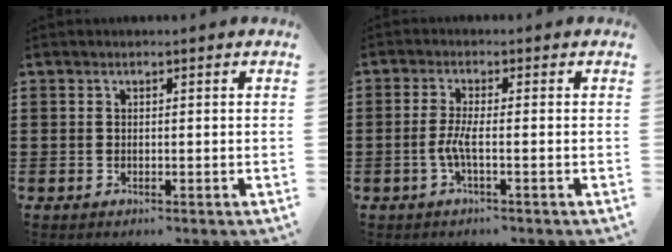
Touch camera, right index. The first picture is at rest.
{"total": 3.4, "force": [-1.2, 0.3, 3.2], "torque": [-0.080, -0.009, -0.030]}